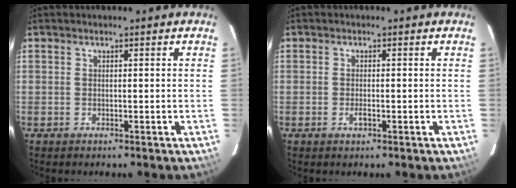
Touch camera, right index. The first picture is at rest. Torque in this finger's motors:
{"motor_torque": [0.34, 0.27, 0.15, 0.01]}